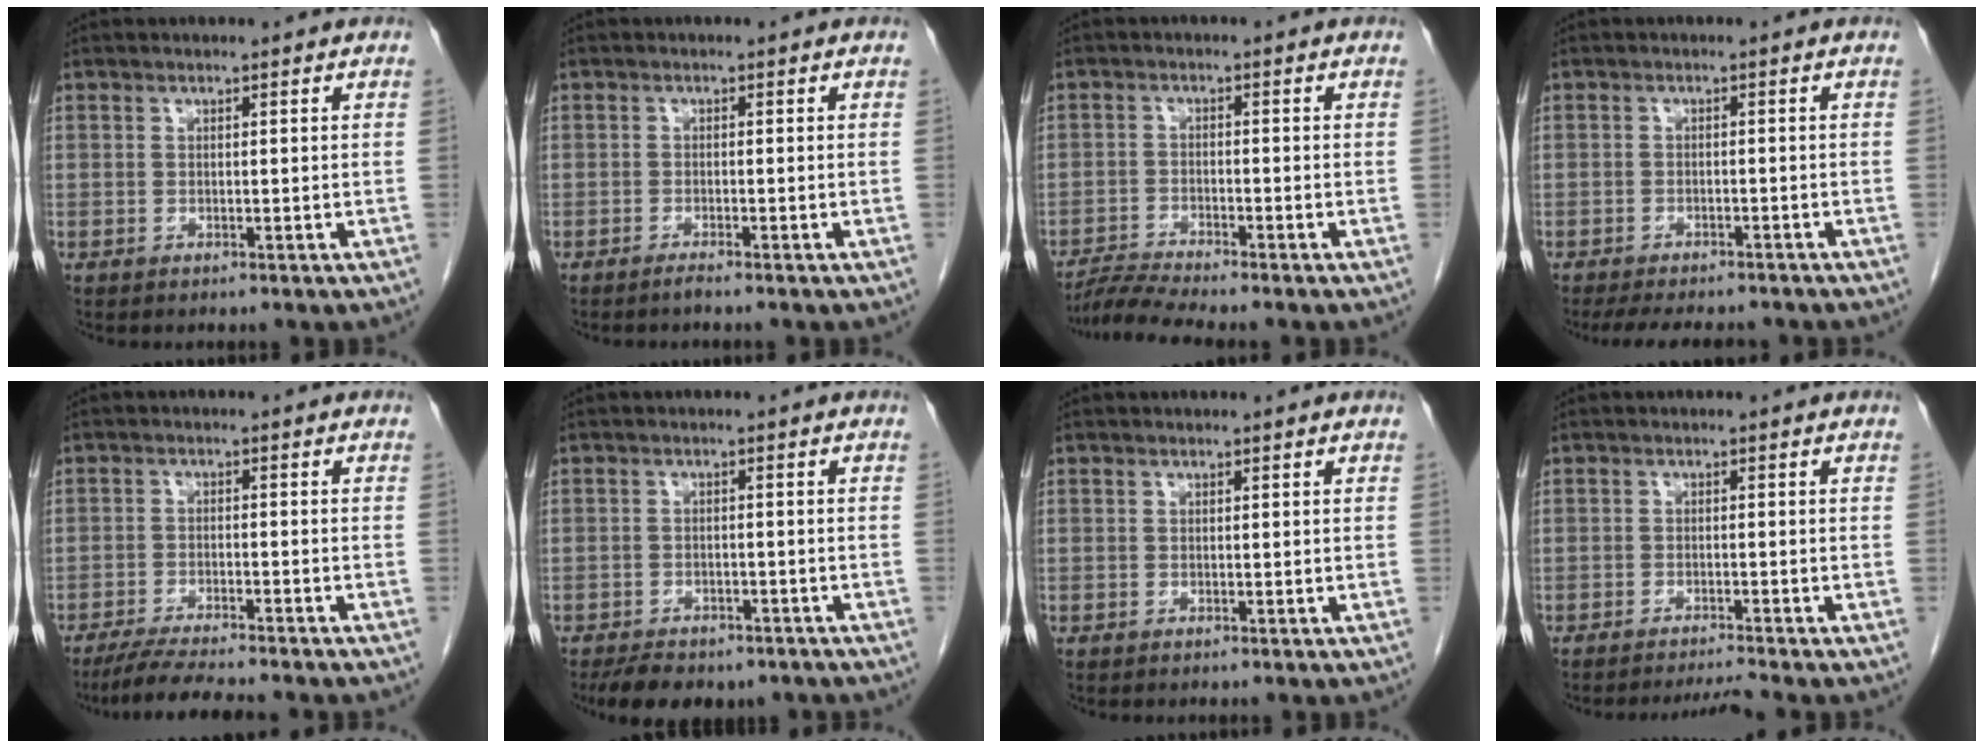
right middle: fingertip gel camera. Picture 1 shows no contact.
{"total": 1.1, "force": [-0.9, -0.2, 0.5], "torque": [-0.012, -0.001, -0.017]}
{"total": 4.7, "force": [-4.3, -1.3, 1.3], "torque": [-0.030, -0.019, -0.084]}
{"total": 9.4, "force": [-8.2, 2.7, 3.7], "torque": [-0.057, -0.007, -0.109]}
{"total": 9.3, "force": [-8.1, 0.2, 4.5], "torque": [-0.068, -0.021, -0.128]}
{"total": 9.3, "force": [-7.2, 4.2, 4.2], "torque": [-0.061, -0.001, -0.097]}
{"total": 0.0}
{"total": 2.8, "force": [-2.4, -1.5, 0.1], "torque": [-0.005, -0.012, -0.040]}